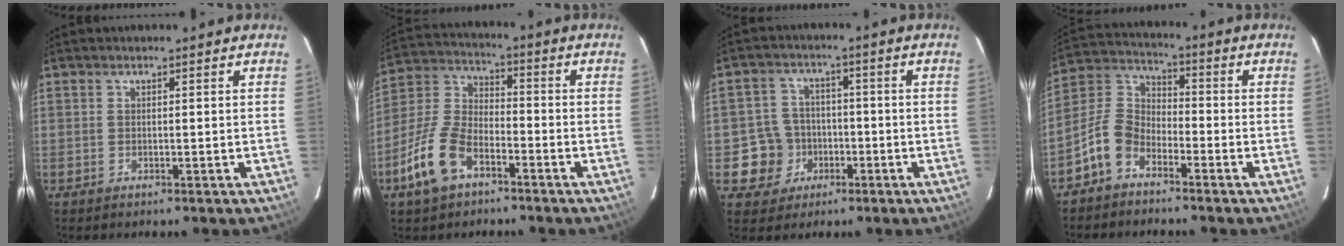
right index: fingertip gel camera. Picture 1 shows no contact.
{"total": 12.4, "force": [-6.9, 6.4, 8.1], "torque": [-0.183, 0.012, -0.134]}
{"total": 7.6, "force": [-2.3, 7.2, 0.7], "torque": [-0.031, 0.025, -0.032]}
{"total": 8.0, "force": [-5.2, 4.6, 4.0], "torque": [-0.092, 0.025, -0.114]}